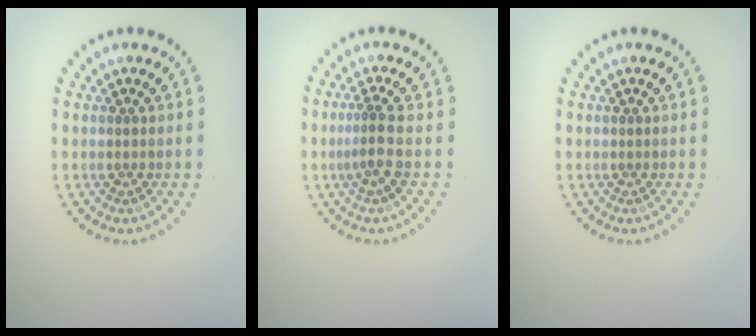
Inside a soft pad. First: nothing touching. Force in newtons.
{"total": 2.0, "press": 1.3, "slide": 1.5}
{"total": 0.0}